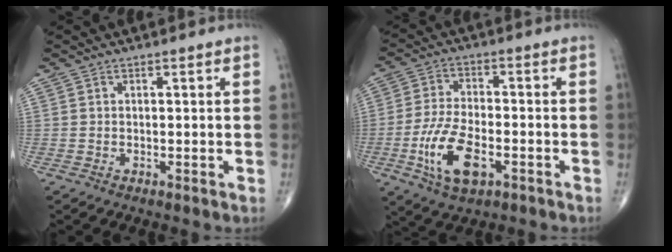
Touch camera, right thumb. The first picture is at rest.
{"total": 11.3, "force": [-4.0, 5.4, 9.0], "torque": [-0.178, 0.011, -0.072]}